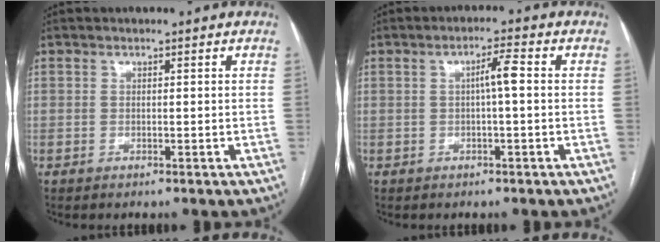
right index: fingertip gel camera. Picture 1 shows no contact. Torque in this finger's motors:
{"motor_torque": [0.50, 0.03, 0.23, 0.06]}